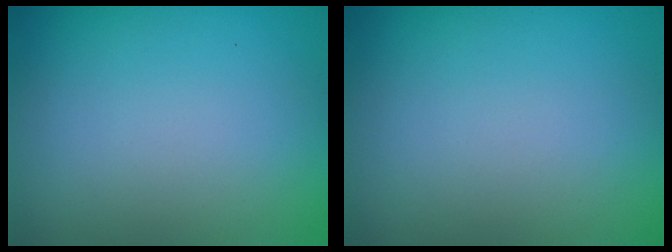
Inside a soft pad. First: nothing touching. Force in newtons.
{"total": 0.0}